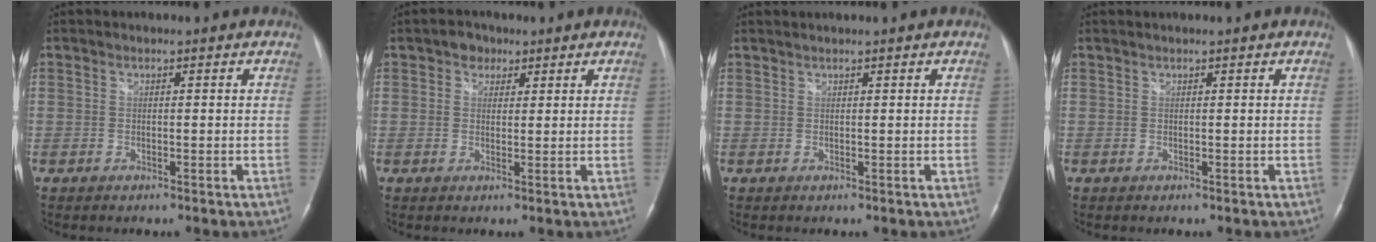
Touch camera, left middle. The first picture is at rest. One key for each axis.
{"total": 2.6, "fx": 1.4, "fy": 2.0, "fz": 0.8, "tx": -0.015, "ty": 0.007, "tz": 0.020}
{"total": 1.2, "fx": 1.2, "fy": -0.2, "fz": 0.3, "tx": -0.004, "ty": 0.014, "tz": 0.026}
{"total": 0.6, "fx": 0.6, "fy": -0.1, "fz": 0.1, "tx": -0.004, "ty": 0.011, "tz": 0.015}